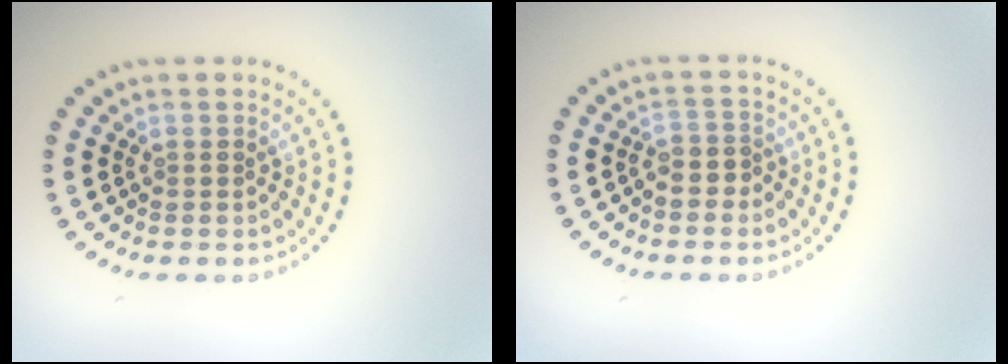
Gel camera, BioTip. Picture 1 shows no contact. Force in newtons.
{"total": 1.7, "press": 1.3, "slide": 1.1}